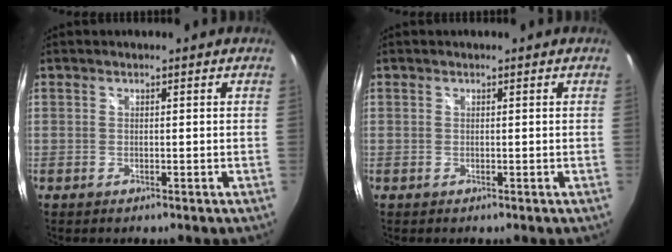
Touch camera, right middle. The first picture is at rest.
{"total": 0.0}